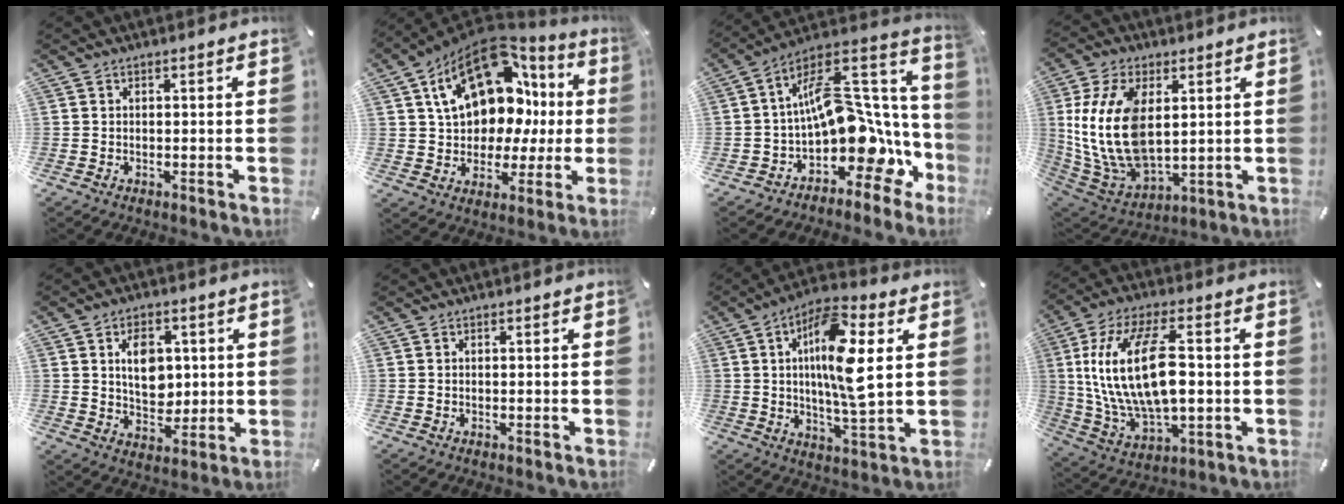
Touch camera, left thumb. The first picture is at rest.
{"total": 19.5, "force": [7.6, 13.2, 12.1], "torque": [-0.195, -0.043, 0.135]}
{"total": 19.1, "force": [0.8, 12.0, 14.8], "torque": [-0.232, -0.042, 0.020]}
{"total": 17.5, "force": [3.0, 11.0, 13.3], "torque": [-0.315, -0.006, 0.056]}
{"total": 8.8, "force": [1.8, 6.6, 5.5], "torque": [-0.081, 0.003, 0.029]}
{"total": 0.0}
{"total": 14.8, "force": [3.0, 4.5, 13.8], "torque": [-0.256, -0.011, 0.043]}
{"total": 20.0, "force": [1.9, 10.0, 17.2], "torque": [-0.366, 0.000, 0.029]}